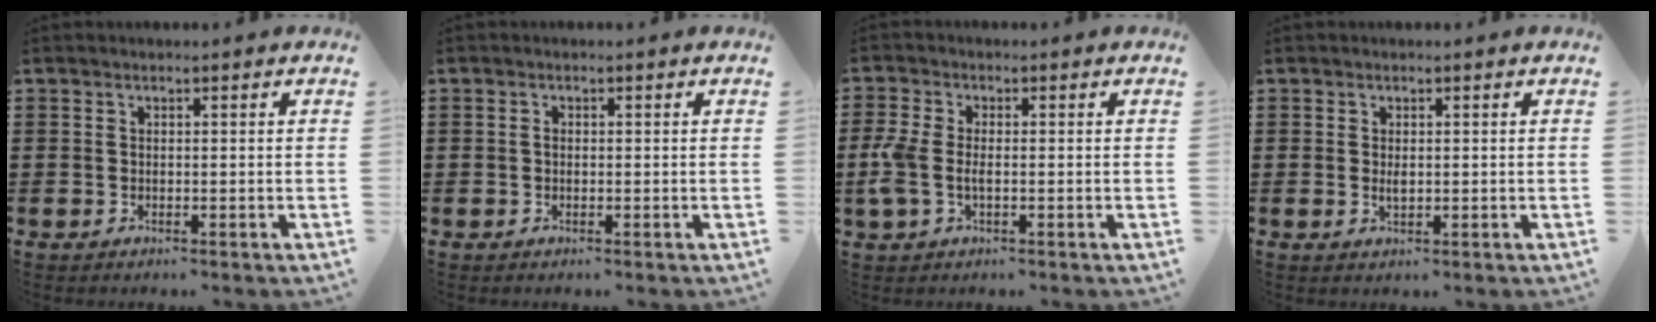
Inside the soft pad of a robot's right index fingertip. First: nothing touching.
{"total": 0.6, "force": [-0.1, 0.4, 0.5], "torque": [-0.010, 0.000, -0.002]}
{"total": 4.0, "force": [-0.7, 1.9, 3.4], "torque": [-0.090, -0.007, -0.021]}
{"total": 1.3, "force": [0.2, 0.7, 1.1], "torque": [-0.023, 0.004, 0.002]}